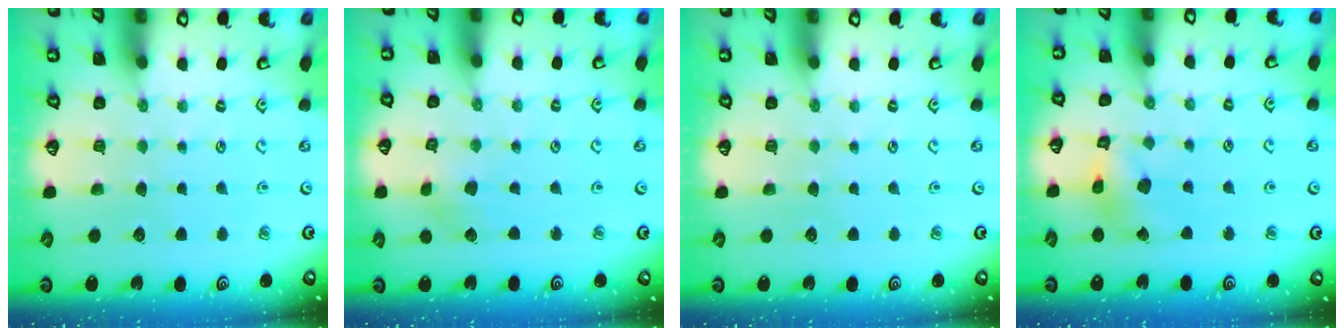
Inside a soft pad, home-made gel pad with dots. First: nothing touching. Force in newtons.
{"total": 2.7, "press": 2.7, "slide": 0.4}
{"total": 0.0}
{"total": 9.0, "press": 9.0, "slide": 1.1}